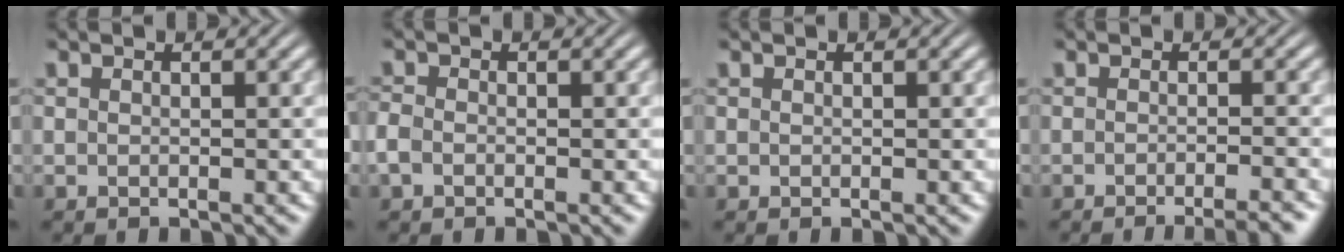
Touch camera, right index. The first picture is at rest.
{"total": 1.7, "force": [-0.7, 1.3, 0.8], "torque": [-0.031, -0.009, -0.011]}
{"total": 0.0}
{"total": 3.5, "force": [-3.1, 0.3, 1.6], "torque": [-0.013, -0.002, -0.051]}